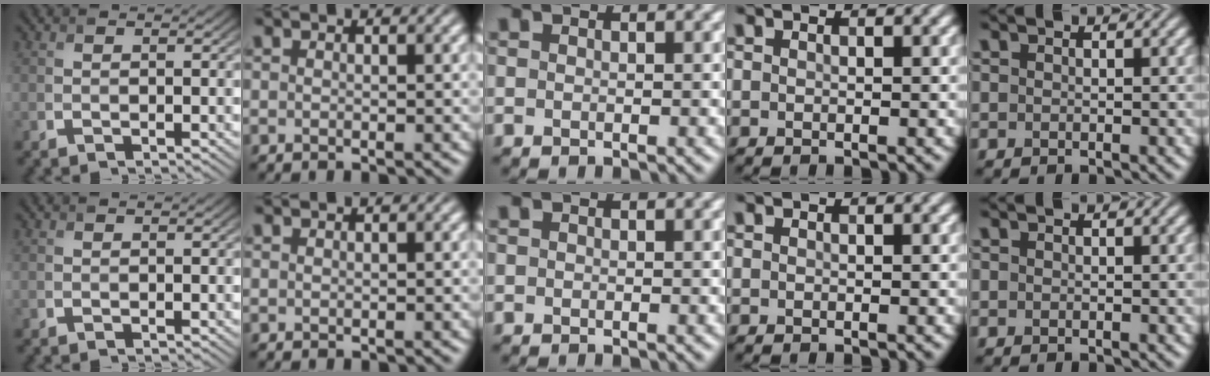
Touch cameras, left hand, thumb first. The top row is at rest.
{}